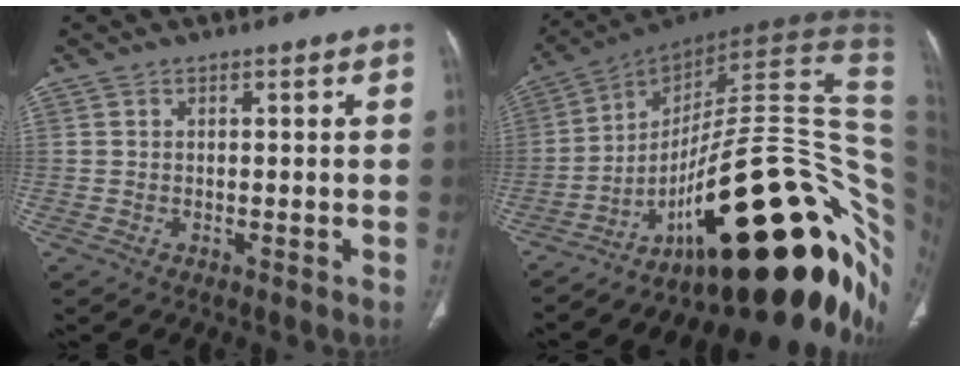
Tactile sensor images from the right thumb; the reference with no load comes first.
{"total": 42.5, "force": [-9.3, 15.0, 38.7], "torque": [-0.430, 0.087, -0.137]}